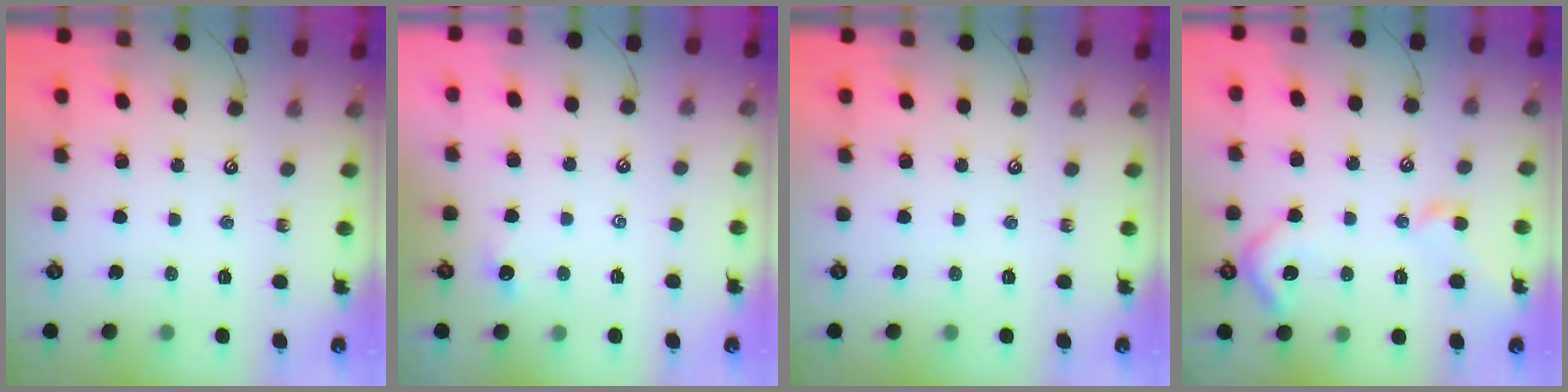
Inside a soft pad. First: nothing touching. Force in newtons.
{"total": 0.5, "press": 0.4, "slide": 0.3}
{"total": 0.0}
{"total": 6.4, "press": 6.3, "slide": 1.0}